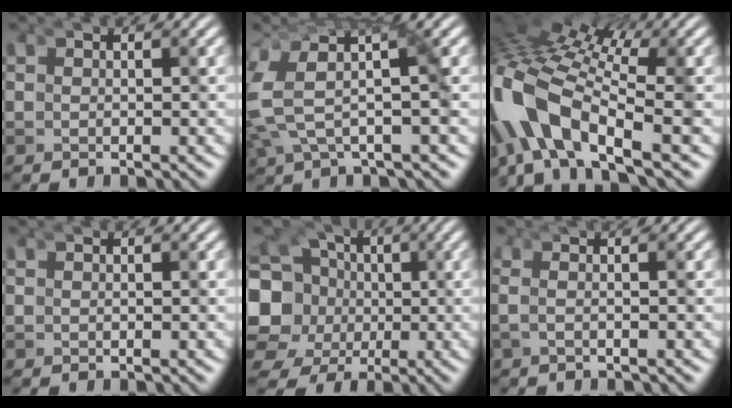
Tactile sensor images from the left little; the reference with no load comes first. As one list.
[{"total": 4.9, "force": [-1.5, 2.7, 3.8], "torque": [-0.098, -0.013, -0.029]}, {"total": 8.5, "force": [-4.3, 5.1, 5.3], "torque": [-0.180, -0.068, -0.048]}, {"total": 0.0}, {"total": 8.5, "force": [-1.3, 7.6, 3.6], "torque": [-0.110, -0.062, -0.011]}, {"total": 1.7, "force": [-0.3, 0.6, 1.6], "torque": [-0.033, 0.008, -0.014]}]